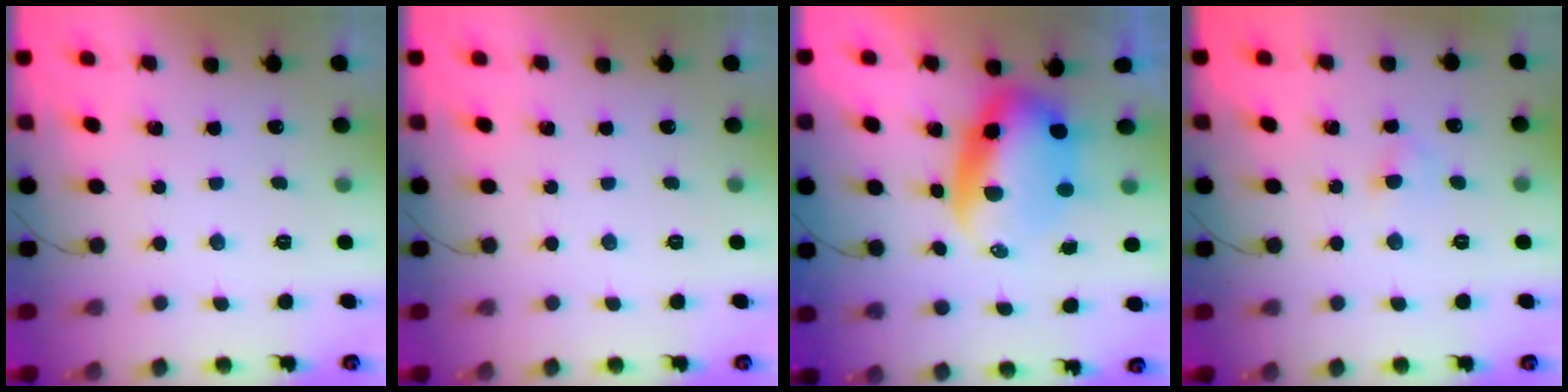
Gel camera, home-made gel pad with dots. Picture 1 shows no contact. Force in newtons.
{"total": 0.0}
{"total": 8.5, "press": 8.2, "slide": 2.1}
{"total": 2.9, "press": 2.7, "slide": 1.2}